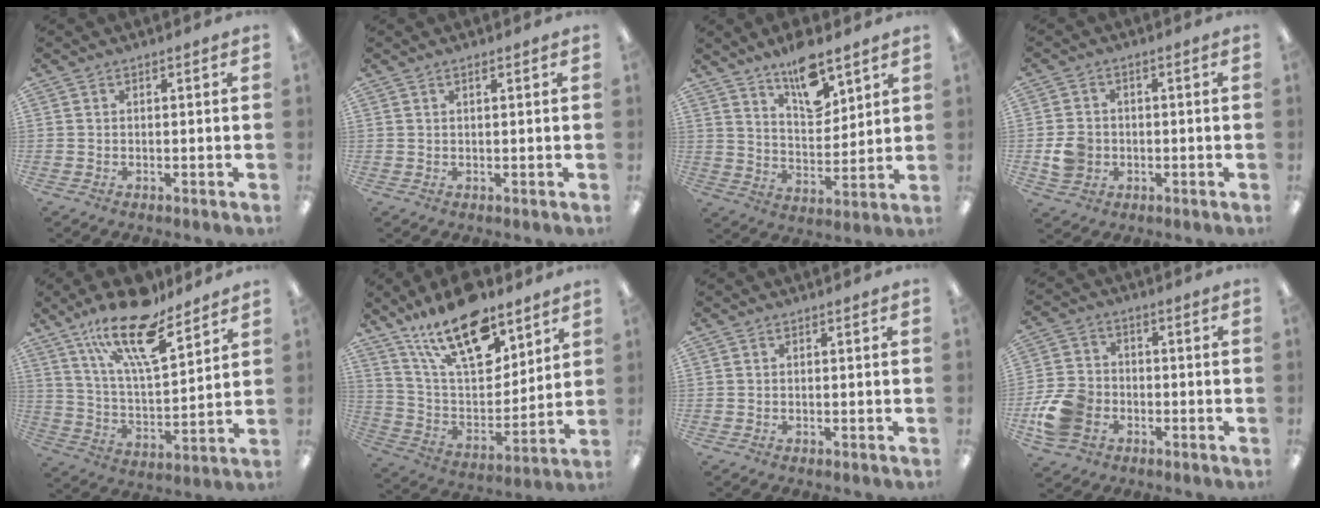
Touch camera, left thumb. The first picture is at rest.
{"total": 0.6, "force": [0.5, 0.1, 0.4], "torque": [-0.010, 0.001, 0.009]}
{"total": 12.4, "force": [9.2, 4.8, 6.8], "torque": [-0.100, -0.055, 0.161]}
{"total": 5.2, "force": [-1.2, 4.6, 2.1], "torque": [-0.034, 0.006, -0.020]}
{"total": 20.2, "force": [13.9, 6.7, 13.0], "torque": [-0.217, -0.079, 0.234]}
{"total": 21.0, "force": [14.2, 9.1, 12.6], "torque": [-0.232, -0.075, 0.248]}
{"total": 0.0}
{"total": 10.7, "force": [-3.8, 8.3, 5.6], "torque": [-0.115, 0.026, -0.067]}